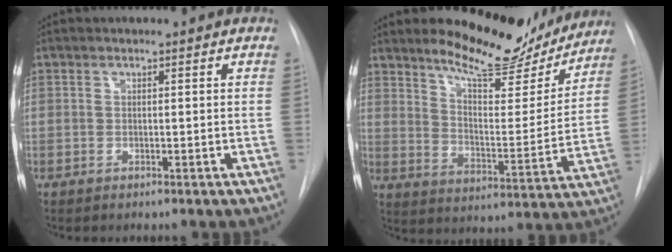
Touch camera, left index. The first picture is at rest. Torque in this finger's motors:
{"motor_torque": [1.06, -1.09, 0.55, 0.11]}